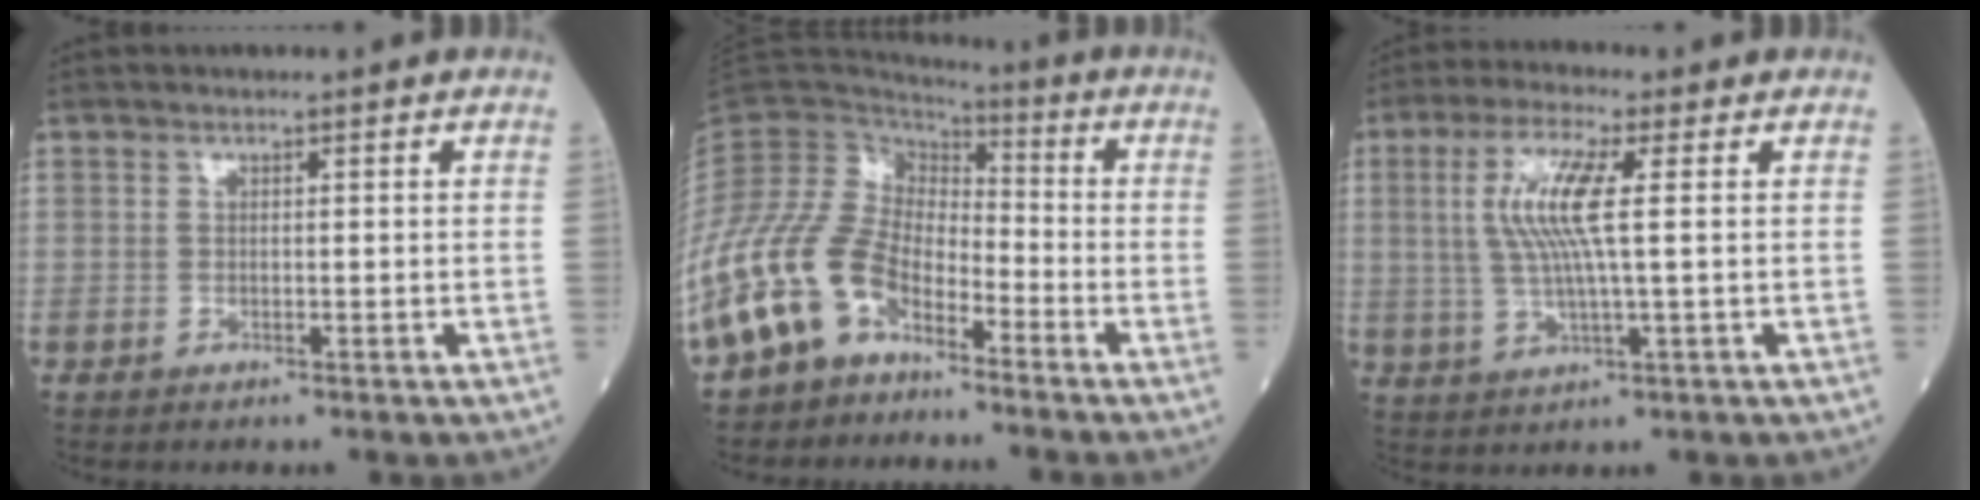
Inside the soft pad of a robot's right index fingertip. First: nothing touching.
{"total": 12.3, "force": [-7.8, 7.0, 6.5], "torque": [-0.158, 0.021, -0.161]}
{"total": 8.3, "force": [1.6, 0.5, 8.2], "torque": [-0.180, 0.007, 0.030]}